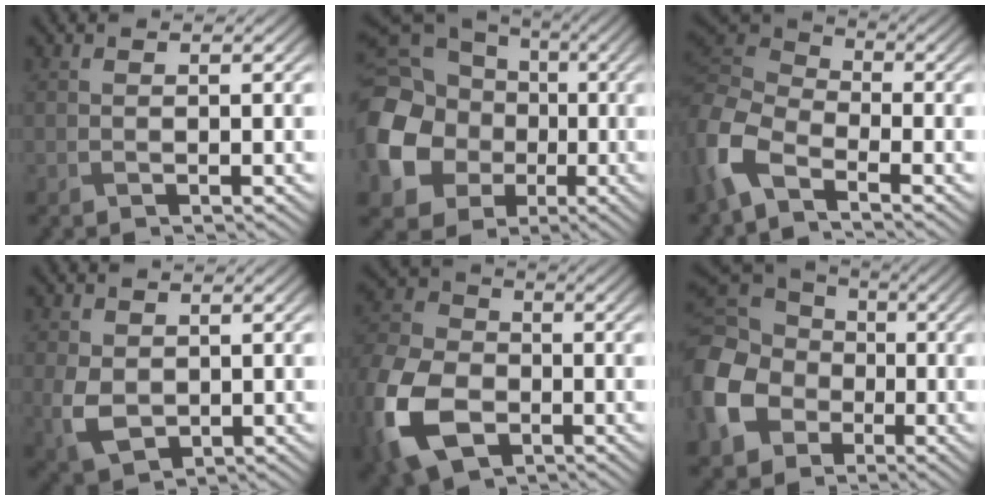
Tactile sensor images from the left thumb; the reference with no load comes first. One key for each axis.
{"total": 17.6, "fx": -2.5, "fy": 15.6, "fz": 7.8, "tx": -0.247, "ty": -0.048, "tz": -0.063}
{"total": 7.9, "fx": -3.7, "fy": 4.4, "fz": 5.4, "tx": -0.148, "ty": -0.016, "tz": -0.086}
{"total": 4.7, "fx": -0.1, "fy": 3.6, "fz": 3.1, "tx": -0.083, "ty": -0.009, "tz": 0.001}
{"total": 15.6, "fx": -5.8, "fy": 10.8, "fz": 9.7, "tx": -0.277, "ty": -0.057, "tz": -0.109}
{"total": 16.6, "fx": -3.8, "fy": 14.1, "fz": 7.9, "tx": -0.254, "ty": -0.037, "tz": -0.099}